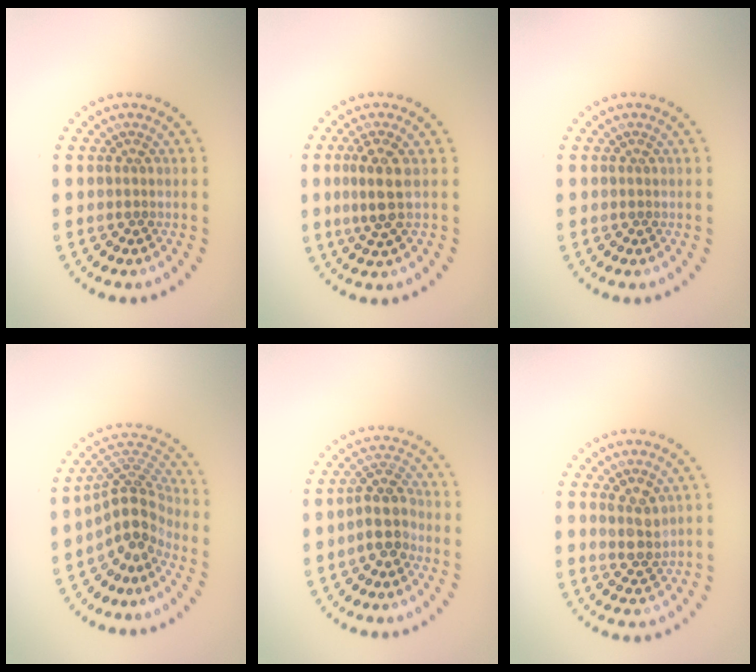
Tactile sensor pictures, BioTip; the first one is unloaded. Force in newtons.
{"total": 2.9, "press": 2.7, "slide": 1.2}
{"total": 0.0}
{"total": 4.4, "press": 3.0, "slide": 3.2}
{"total": 3.0, "press": 2.6, "slide": 1.6}
{"total": 2.3, "press": 2.1, "slide": 0.8}